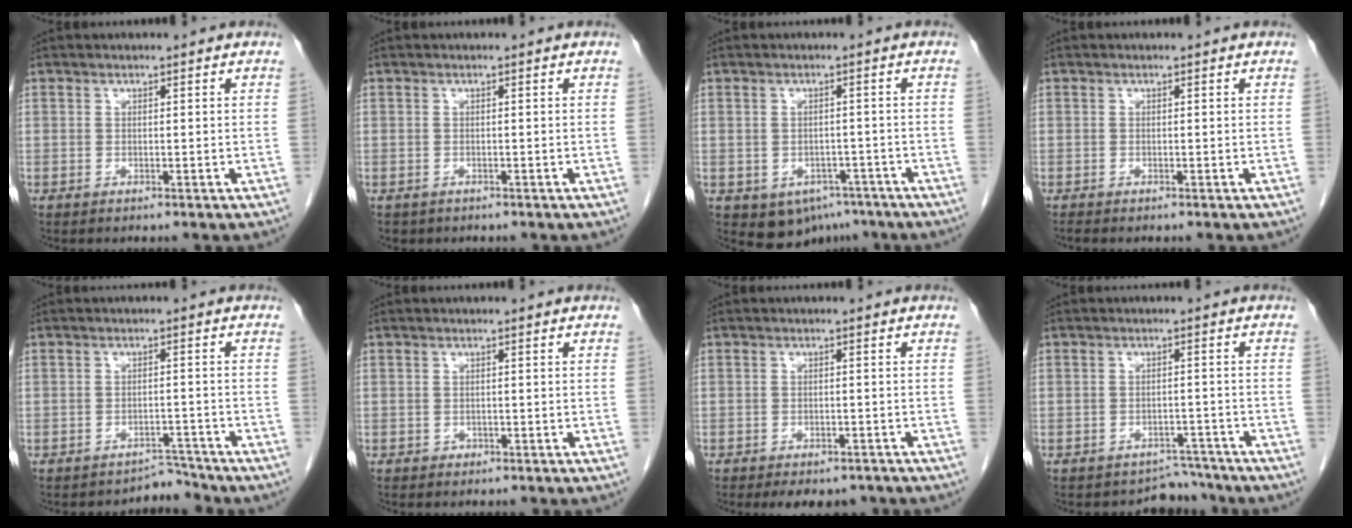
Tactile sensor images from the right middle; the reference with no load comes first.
{"total": 1.5, "force": [-1.1, 1.0, 0.2], "torque": [-0.014, 0.000, -0.014]}
{"total": 6.4, "force": [-3.7, 4.8, 2.2], "torque": [-0.023, 0.007, -0.041]}
{"total": 0.7, "force": [-0.6, 0.0, 0.2], "torque": [-0.008, -0.002, -0.011]}
{"total": 3.0, "force": [-2.8, 0.4, -1.1], "torque": [0.021, 0.006, -0.038]}
{"total": 0.5, "force": [-0.3, 0.4, 0.1], "torque": [-0.007, 0.002, -0.005]}
{"total": 4.2, "force": [-3.2, 2.5, 1.0], "torque": [-0.002, 0.008, -0.037]}
{"total": 3.6, "force": [-3.2, 1.3, -1.0], "torque": [0.014, 0.017, -0.043]}